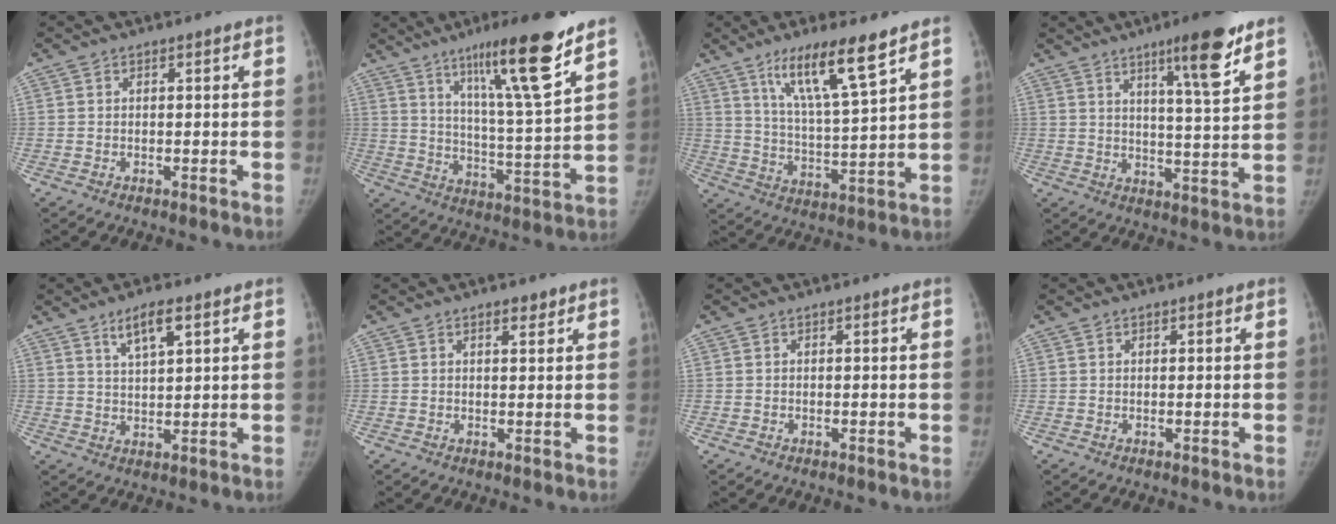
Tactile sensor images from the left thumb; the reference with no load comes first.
{"total": 18.0, "force": [11.4, 1.3, 13.9], "torque": [-0.207, -0.065, 0.184]}
{"total": 13.3, "force": [8.5, 1.7, 10.0], "torque": [-0.173, -0.047, 0.158]}
{"total": 11.7, "force": [7.3, 1.3, 9.1], "torque": [-0.128, -0.042, 0.109]}
{"total": 5.7, "force": [3.3, 1.8, 4.3], "torque": [-0.072, -0.016, 0.060]}
{"total": 2.1, "force": [1.5, 0.8, 1.2], "torque": [-0.011, -0.008, 0.022]}
{"total": 0.0}
{"total": 0.0}